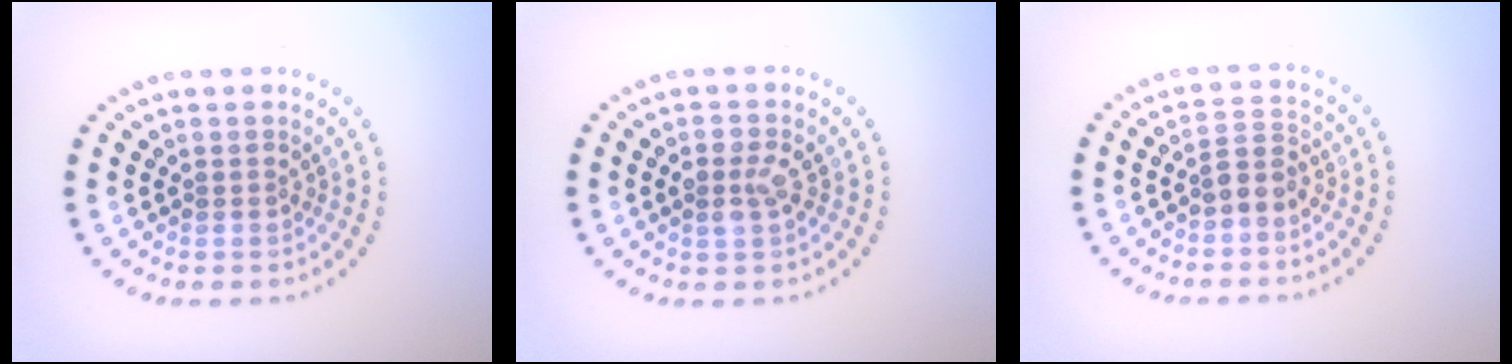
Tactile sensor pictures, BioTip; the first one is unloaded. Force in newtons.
{"total": 2.0, "press": 1.9, "slide": 0.3}
{"total": 1.9, "press": 1.6, "slide": 1.1}